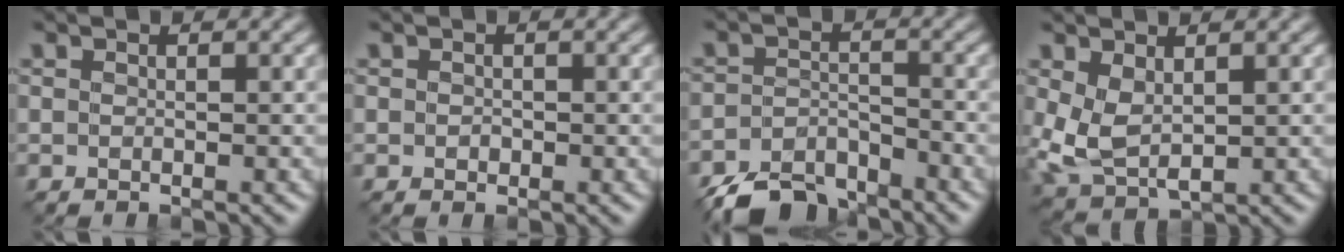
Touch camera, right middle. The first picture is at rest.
{"total": 0.6, "force": [-0.1, 0.5, 0.3], "torque": [-0.004, -0.005, -0.003]}
{"total": 6.1, "force": [-5.2, 2.3, 2.1], "torque": [-0.037, -0.010, -0.098]}
{"total": 4.2, "force": [0.6, 2.7, 3.2], "torque": [-0.089, -0.009, 0.021]}